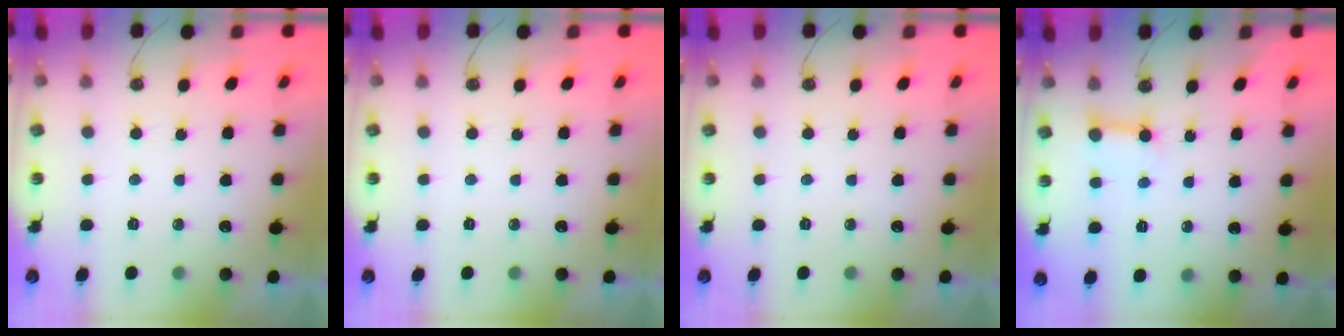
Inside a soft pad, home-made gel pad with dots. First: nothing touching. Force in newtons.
{"total": 0.0}
{"total": 0.0}
{"total": 4.8, "press": 4.8, "slide": 0.6}